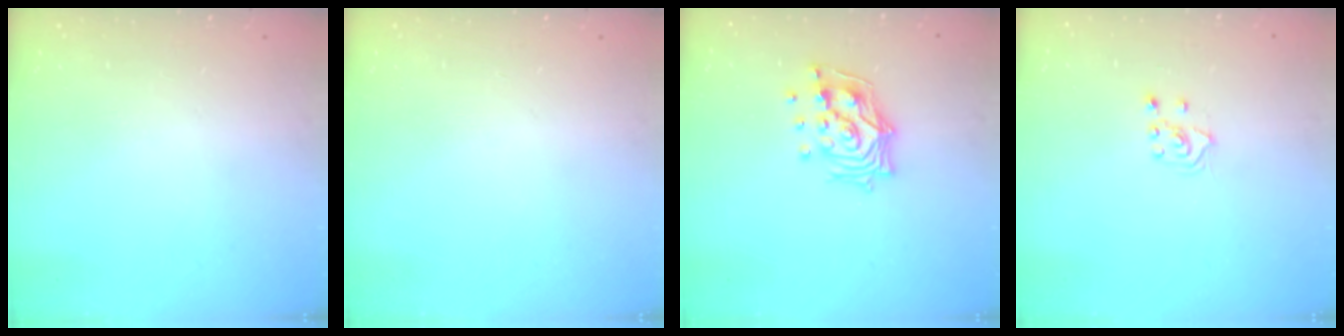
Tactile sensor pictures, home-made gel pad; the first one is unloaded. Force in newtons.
{"total": 0.0}
{"total": 12.9, "press": 12.7, "slide": 2.2}
{"total": 3.0, "press": 2.9, "slide": 0.7}